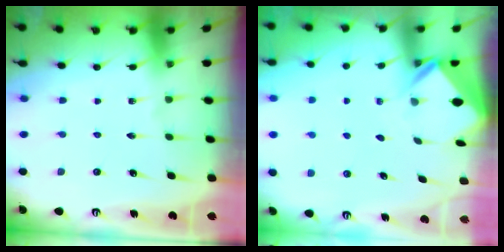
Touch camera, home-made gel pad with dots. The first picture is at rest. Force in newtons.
{"total": 2.3, "press": 2.3, "slide": 0.2}